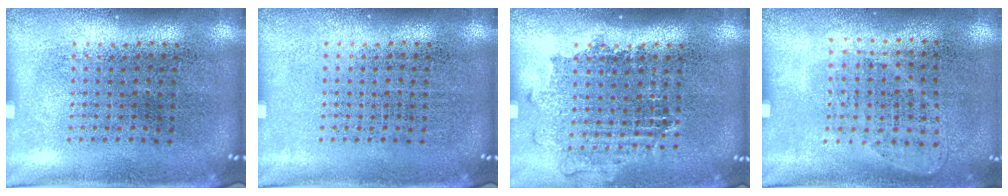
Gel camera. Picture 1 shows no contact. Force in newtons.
{"total": 0.0}
{"total": 1.1, "press": 1.0, "slide": 0.5}
{"total": 1.0, "press": 0.8, "slide": 0.5}